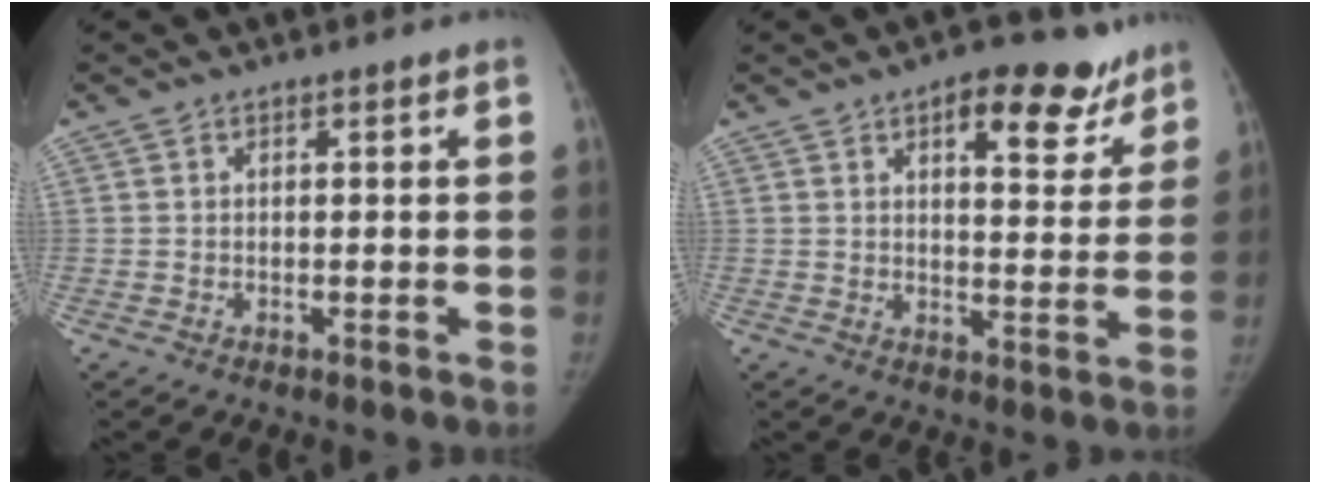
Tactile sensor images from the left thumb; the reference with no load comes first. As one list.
[{"total": 16.0, "force": [10.1, 8.2, 9.3], "torque": [-0.059, -0.047, 0.142]}]